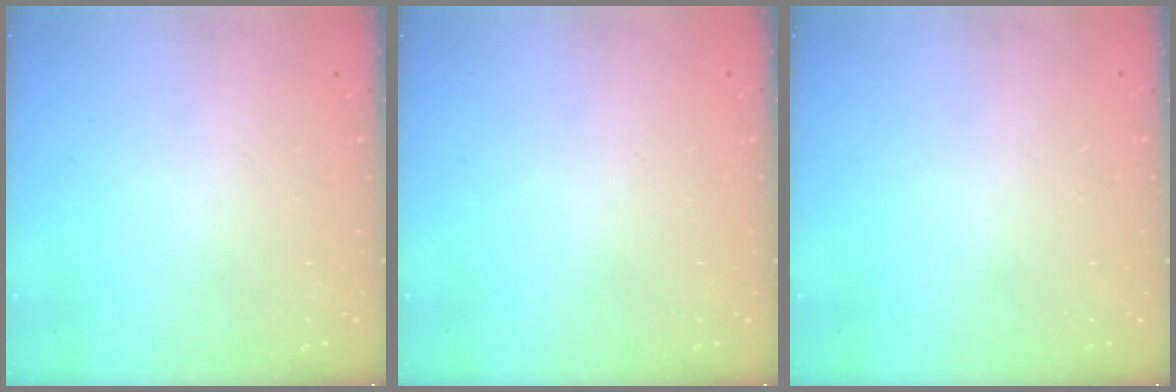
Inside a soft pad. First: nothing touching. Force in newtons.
{"total": 0.0}
{"total": 0.0}